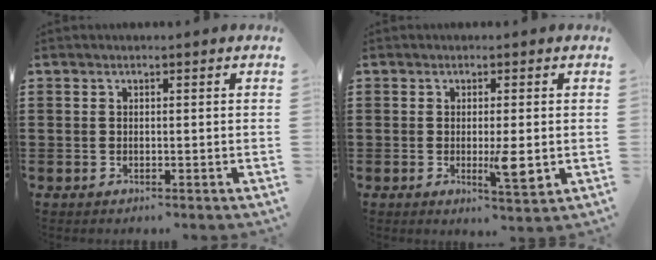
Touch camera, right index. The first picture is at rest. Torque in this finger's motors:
{"motor_torque": [1.17, 0.43, 0.14, 0.13]}